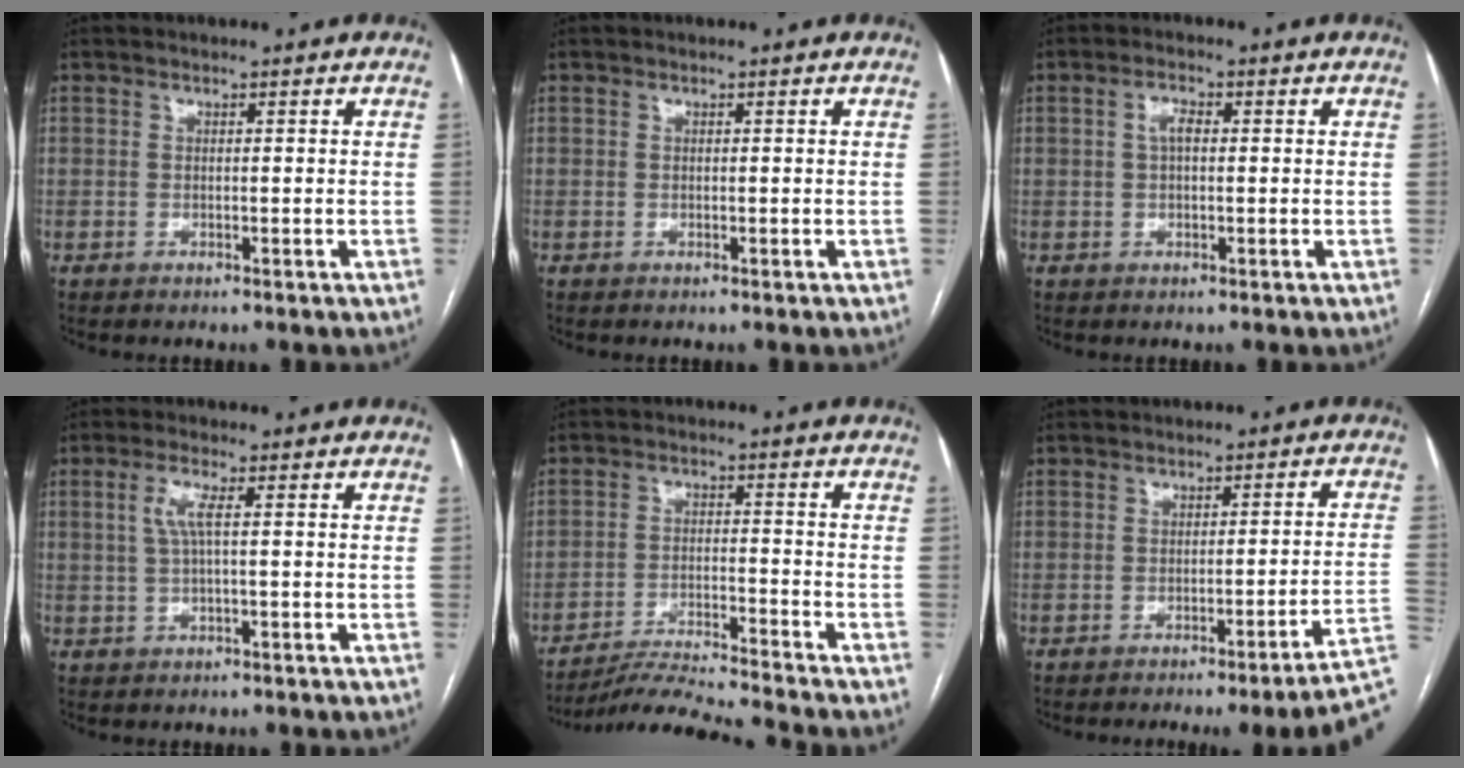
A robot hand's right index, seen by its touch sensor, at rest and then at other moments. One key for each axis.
{"total": 0.0}
{"total": 2.4, "fx": 0.4, "fy": 1.1, "fz": 2.1, "tx": -0.041, "ty": 0.009, "tz": 0.007}
{"total": 3.1, "fx": 0.6, "fy": 0.2, "fz": 3.0, "tx": -0.068, "ty": 0.008, "tz": 0.014}
{"total": 10.3, "fx": -9.8, "fy": -2.4, "fz": 2.3, "tx": -0.027, "ty": -0.014, "tz": -0.173}
{"total": 9.5, "fx": -5.1, "fy": -1.1, "fz": 7.9, "tx": -0.081, "ty": 0.006, "tz": -0.069}